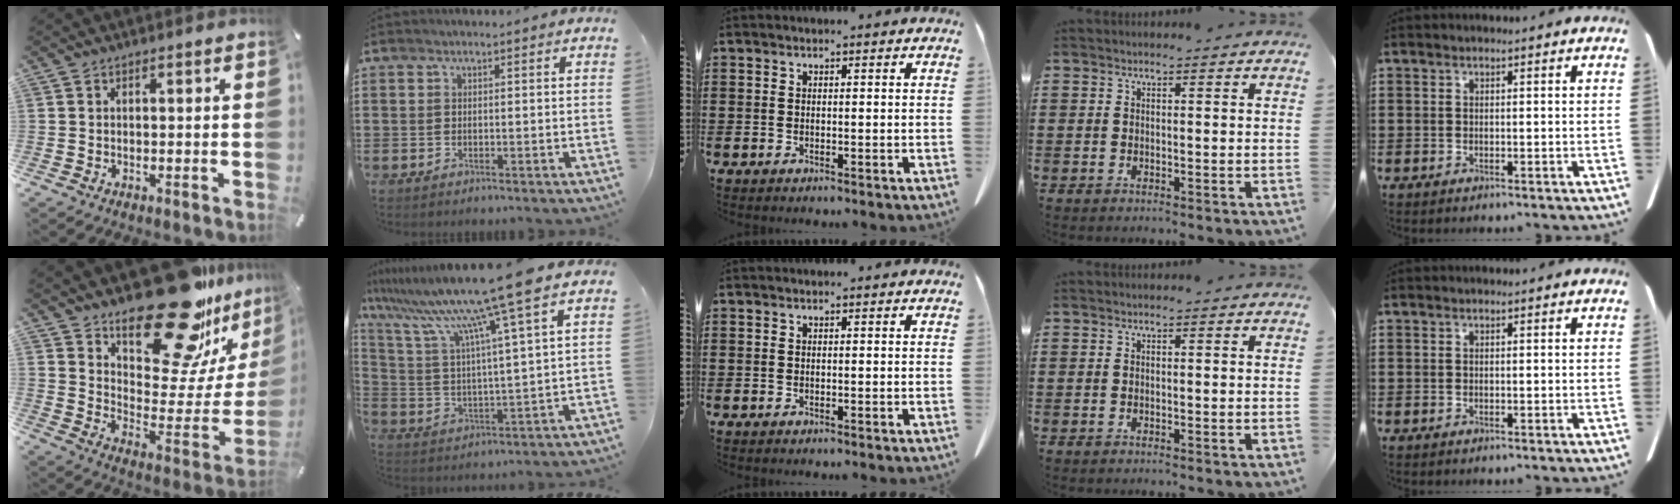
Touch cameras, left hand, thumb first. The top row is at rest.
{"thumb": {"total": 26.6, "force": [20.6, 10.9, 12.9], "torque": [-0.161, -0.152, 0.340]}, "index": {"total": 13.9, "force": [10.7, -0.9, 8.9], "torque": [-0.202, -0.056, 0.169]}}